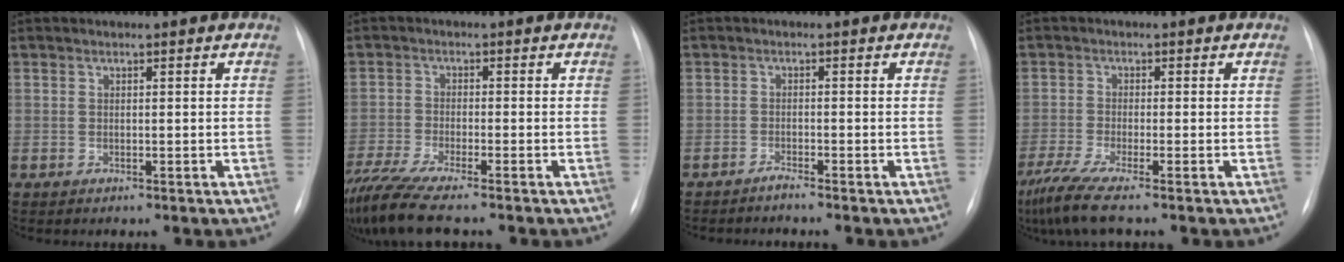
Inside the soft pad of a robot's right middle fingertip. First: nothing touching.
{"total": 9.6, "force": [-8.0, 0.0, 5.2], "torque": [-0.100, -0.025, -0.139]}
{"total": 1.1, "force": [-1.0, -0.4, 0.2], "torque": [0.001, -0.002, -0.017]}
{"total": 6.7, "force": [-5.0, -0.3, 4.4], "torque": [-0.085, -0.025, -0.093]}